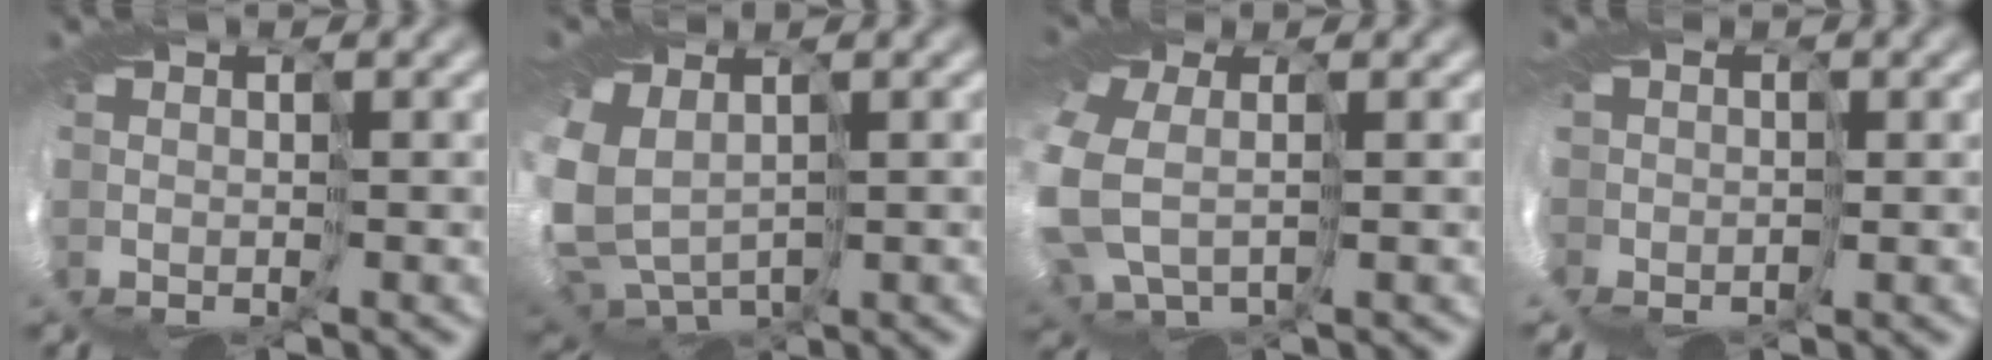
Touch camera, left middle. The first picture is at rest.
{"total": 8.8, "force": [0.4, 7.1, 5.2], "torque": [-0.157, -0.031, 0.052]}
{"total": 6.5, "force": [-1.0, 4.9, 4.0], "torque": [-0.165, -0.026, 0.001]}
{"total": 8.5, "force": [-2.6, 7.3, 3.5], "torque": [-0.093, -0.020, -0.051]}